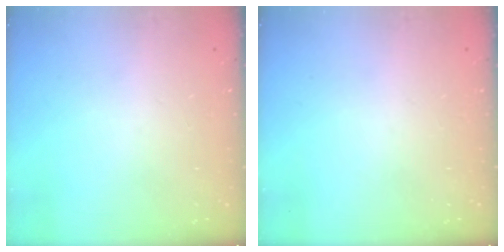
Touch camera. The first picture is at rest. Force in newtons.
{"total": 0.0}